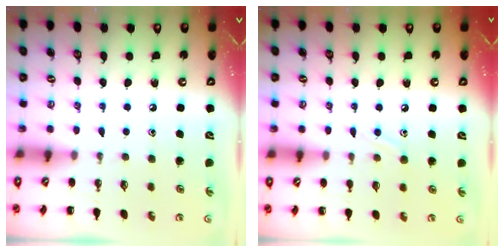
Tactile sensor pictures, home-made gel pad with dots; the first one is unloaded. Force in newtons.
{"total": 6.6, "press": 6.5, "slide": 1.1}